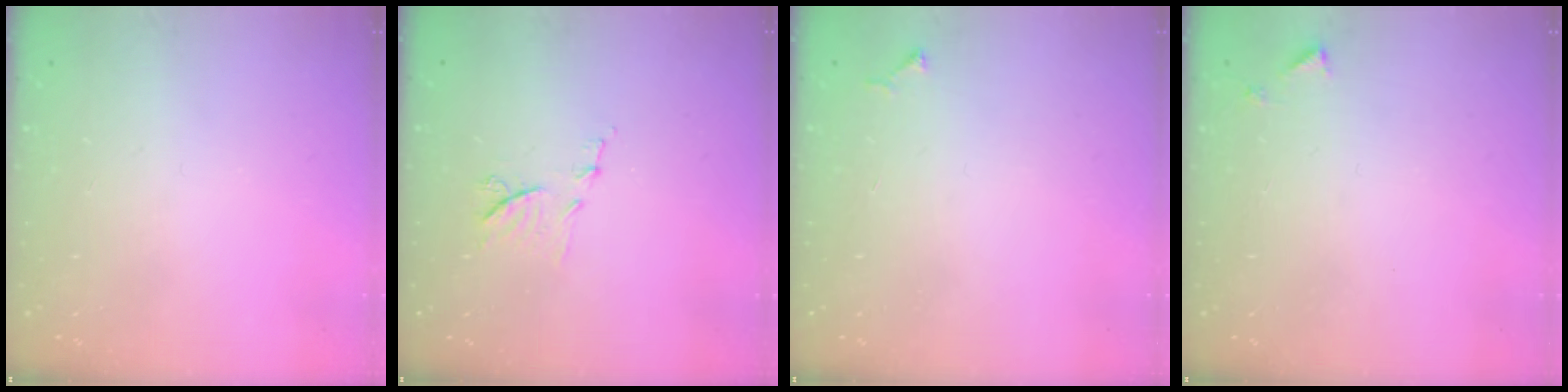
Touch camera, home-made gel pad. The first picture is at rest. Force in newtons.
{"total": 6.9, "press": 6.9, "slide": 0.5}
{"total": 4.5, "press": 4.5, "slide": 0.6}
{"total": 3.2, "press": 3.2, "slide": 0.3}